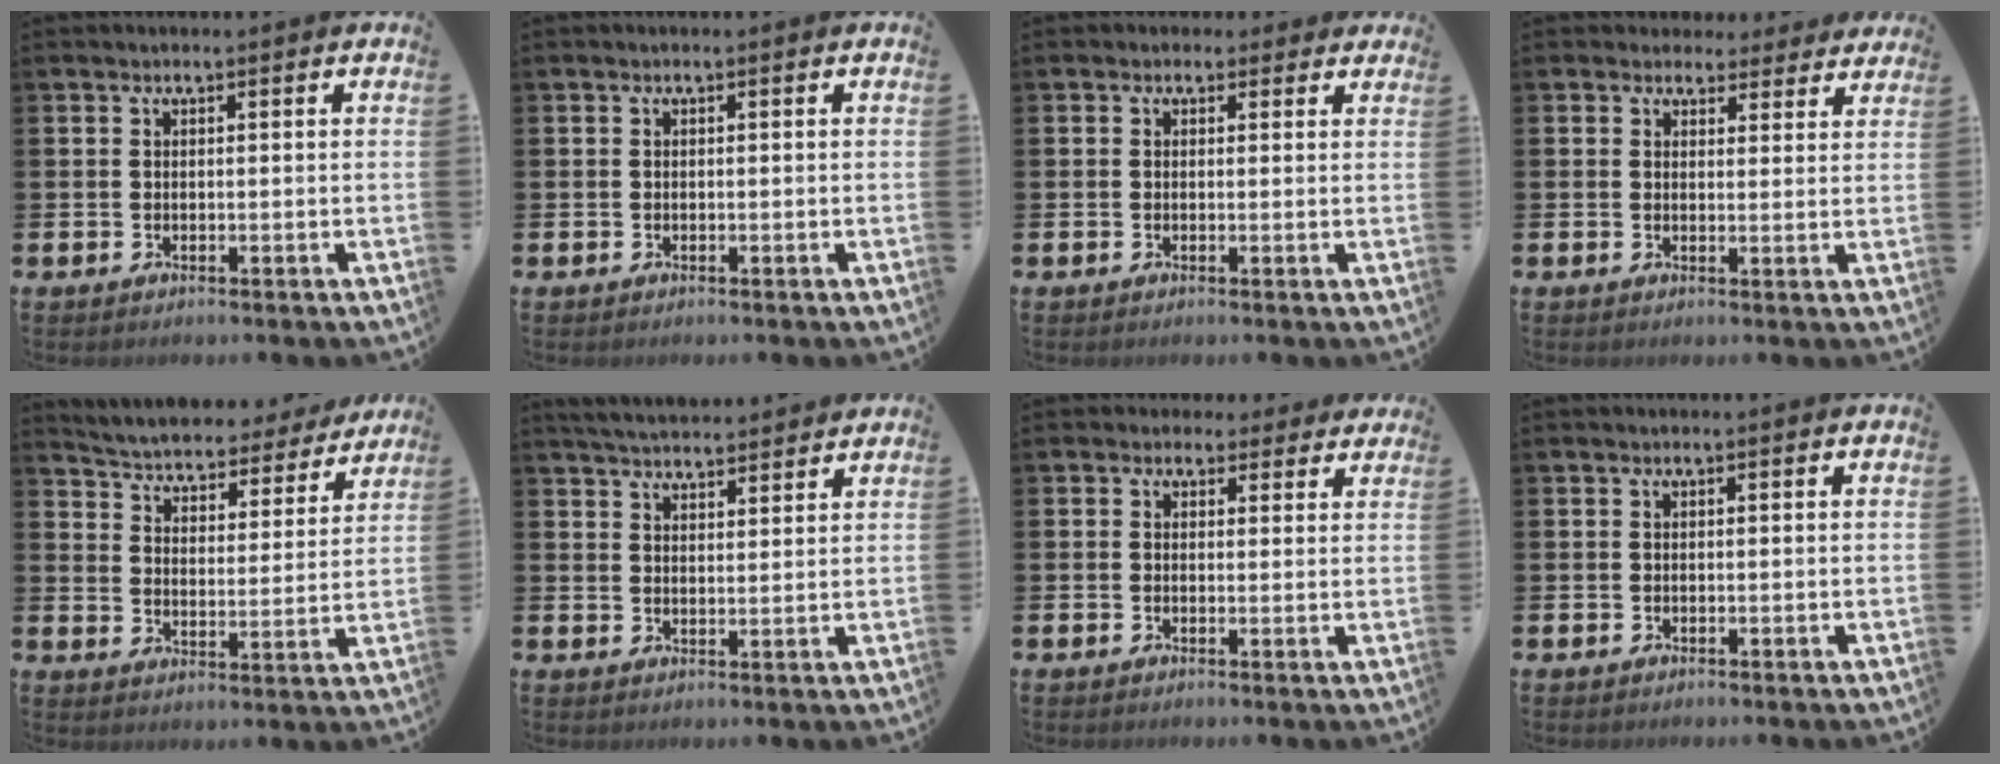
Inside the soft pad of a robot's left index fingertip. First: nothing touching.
{"total": 0.0}
{"total": 1.2, "force": [0.8, 1.0, 0.1], "torque": [-0.003, 0.007, 0.012]}
{"total": 3.4, "force": [3.0, 1.6, 0.1], "torque": [0.004, -0.019, 0.050]}
{"total": 4.6, "force": [4.5, 1.0, 0.5], "torque": [-0.040, -0.040, 0.073]}
{"total": 4.5, "force": [4.5, 0.3, 0.3], "torque": [-0.018, -0.027, 0.081]}
{"total": 3.0, "force": [2.5, 1.6, 0.0], "torque": [-0.001, -0.010, 0.043]}
{"total": 0.0}